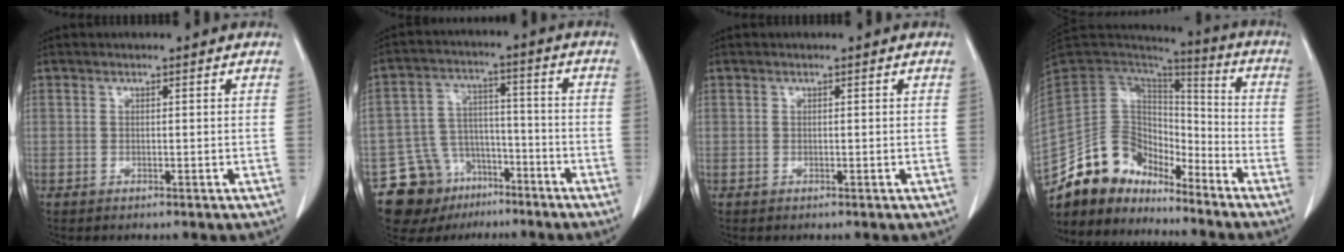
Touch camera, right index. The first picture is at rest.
{"total": 12.3, "force": [-8.4, 8.4, 3.3], "torque": [-0.060, 0.047, -0.131]}
{"total": 0.0}
{"total": 12.9, "force": [-11.0, 6.3, 2.6], "torque": [-0.045, 0.066, -0.206]}